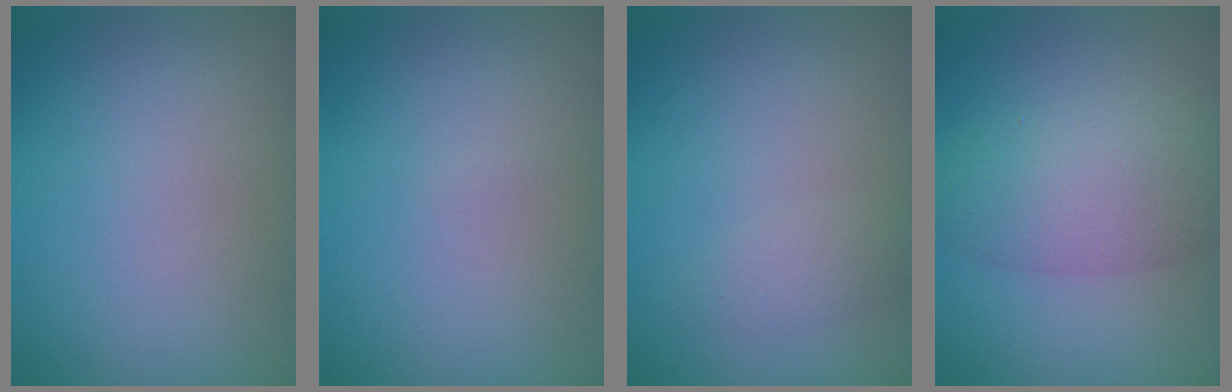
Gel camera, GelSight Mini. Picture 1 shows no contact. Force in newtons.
{"total": 0.0}
{"total": 1.5, "press": 1.5, "slide": 0.2}
{"total": 6.1, "press": 6.1, "slide": 0.2}